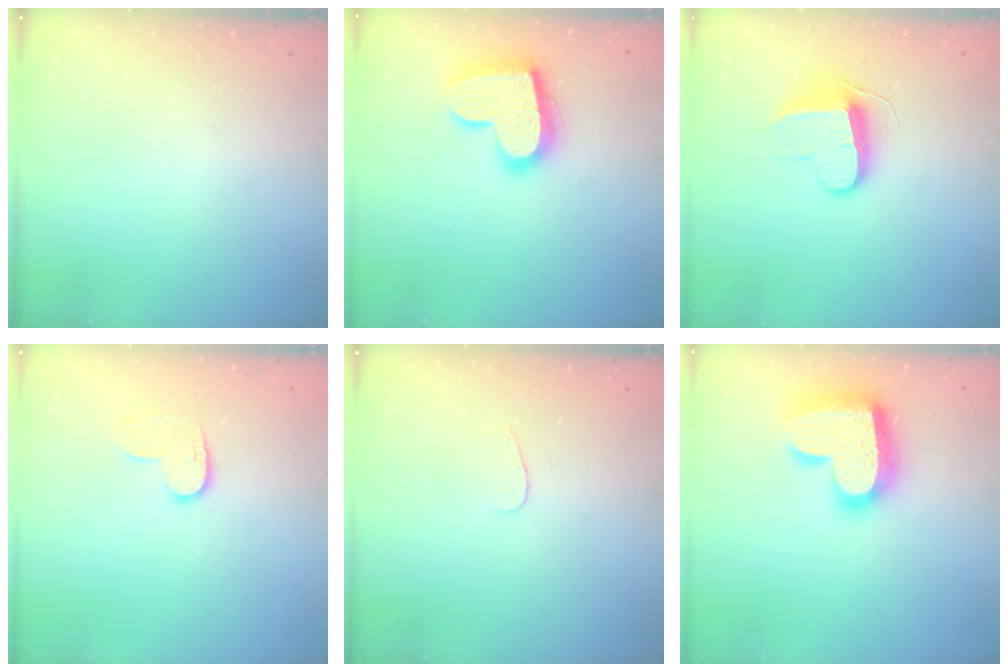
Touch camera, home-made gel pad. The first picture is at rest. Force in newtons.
{"total": 17.6, "press": 17.5, "slide": 1.3}
{"total": 9.4, "press": 9.4, "slide": 0.5}
{"total": 6.8, "press": 6.8, "slide": 0.1}
{"total": 3.1, "press": 3.1, "slide": 0.4}
{"total": 20.8, "press": 20.7, "slide": 1.5}